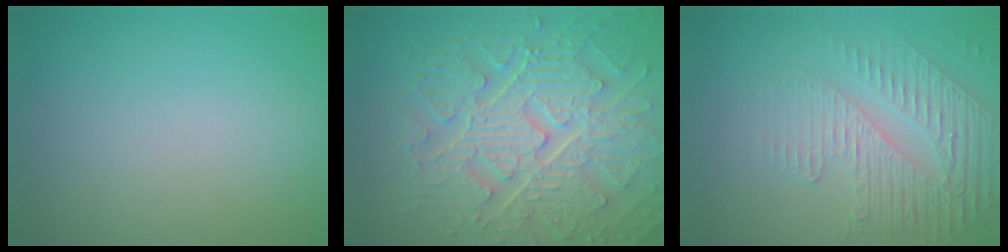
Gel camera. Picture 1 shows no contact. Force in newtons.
{"total": 9.2, "press": 6.8, "slide": 6.2}
{"total": 5.1, "press": 3.3, "slide": 3.9}